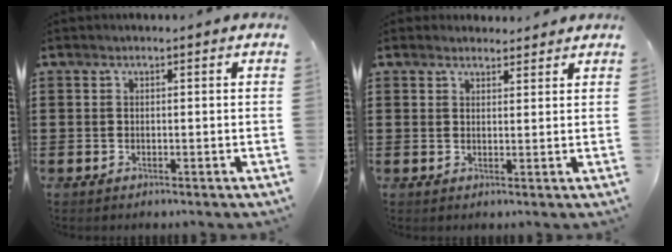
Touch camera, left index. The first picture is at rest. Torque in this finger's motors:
{"motor_torque": [2.14, 0.00, 0.14, 0.03]}